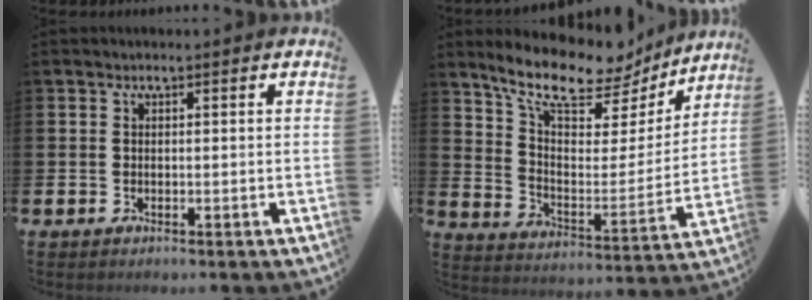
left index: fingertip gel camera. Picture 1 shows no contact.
{"total": 11.9, "force": [10.2, 4.0, 4.6], "torque": [-0.115, -0.066, 0.173]}